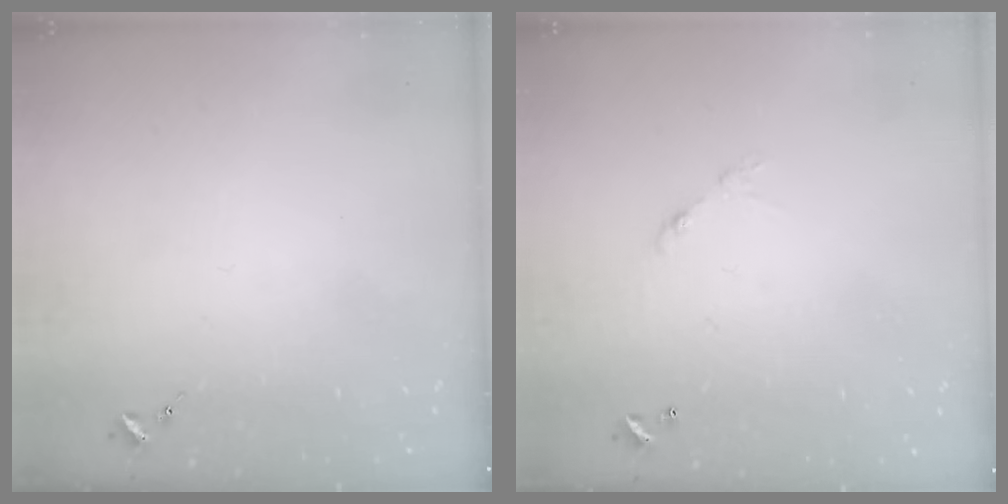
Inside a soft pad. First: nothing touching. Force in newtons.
{"total": 5.5, "press": 5.5, "slide": 0.4}